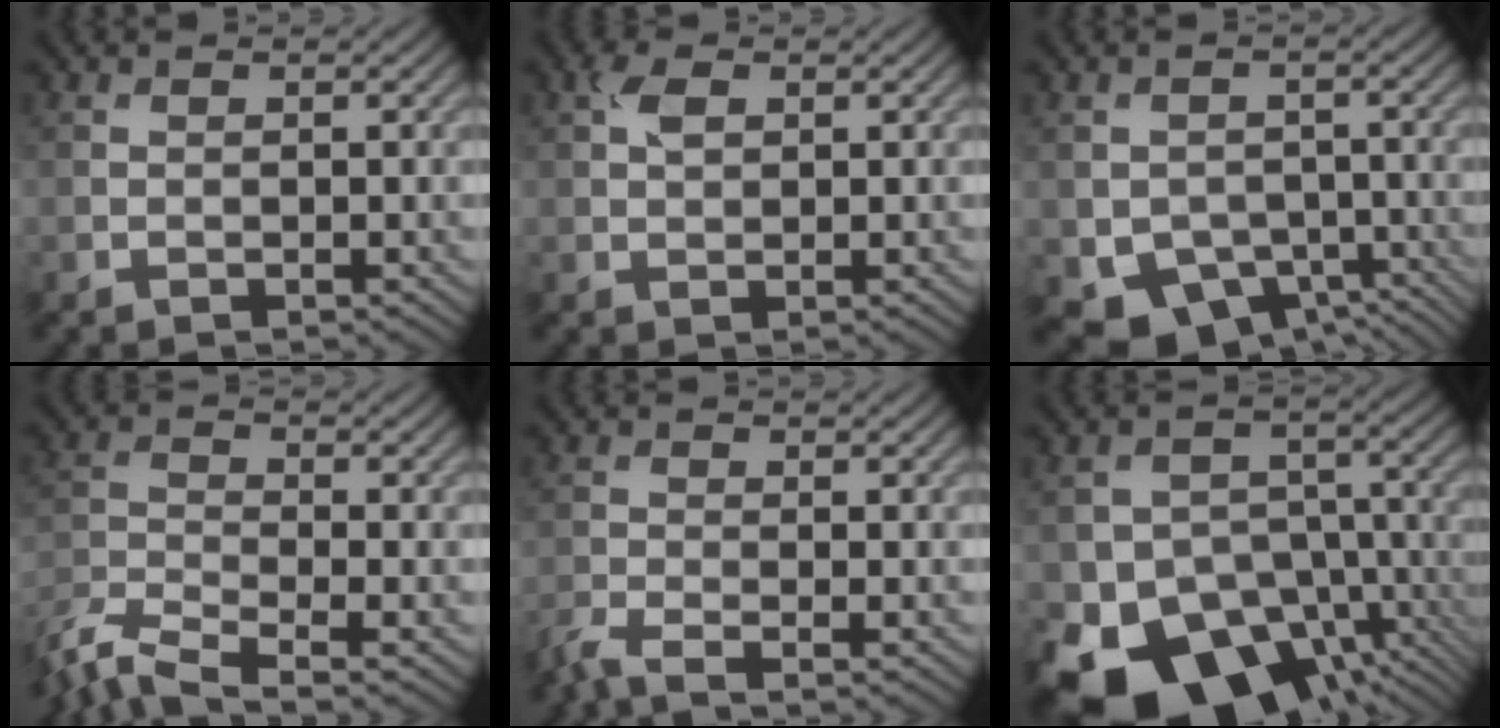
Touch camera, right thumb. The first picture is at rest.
{"total": 2.2, "force": [0.8, 1.3, 1.6], "torque": [-0.037, 0.004, 0.014]}
{"total": 7.7, "force": [-4.0, 5.6, 3.6], "torque": [-0.067, -0.034, -0.057]}
{"total": 6.8, "force": [-5.6, 1.4, 3.5], "torque": [-0.082, -0.018, -0.118]}
{"total": 2.9, "force": [-2.2, 0.3, 1.8], "torque": [-0.043, -0.011, -0.060]}
{"total": 15.5, "force": [-8.7, 9.8, 8.2], "torque": [-0.144, -0.042, -0.140]}